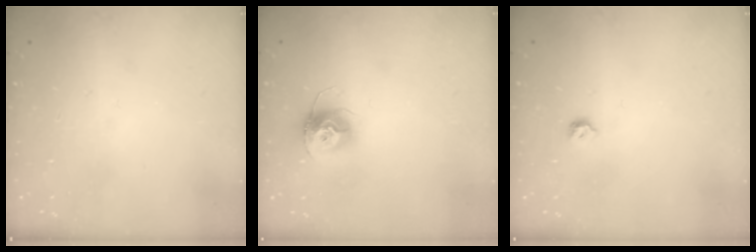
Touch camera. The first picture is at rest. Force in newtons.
{"total": 11.1, "press": 11.1, "slide": 0.9}
{"total": 4.0, "press": 4.0, "slide": 0.8}